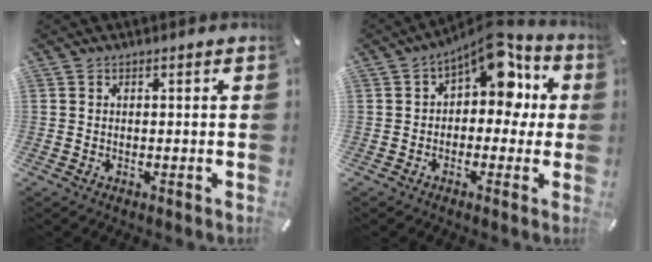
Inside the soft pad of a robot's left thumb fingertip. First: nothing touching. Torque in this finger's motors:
{"motor_torque": [1.46, 1.73, 0.38, -0.09, 0.13]}